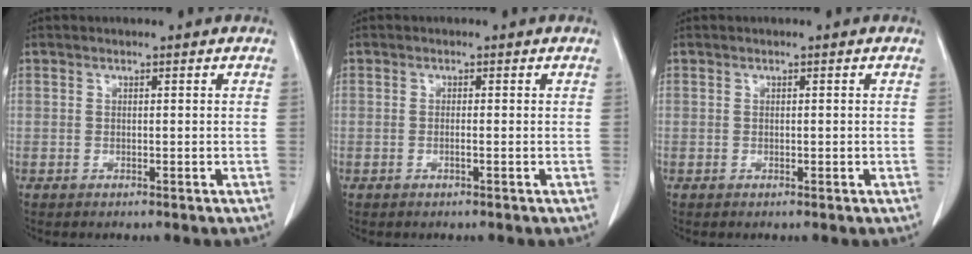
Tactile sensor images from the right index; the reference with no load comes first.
{"total": 0.5, "force": [-0.2, -0.1, 0.5], "torque": [-0.008, 0.001, -0.001]}
{"total": 0.0}